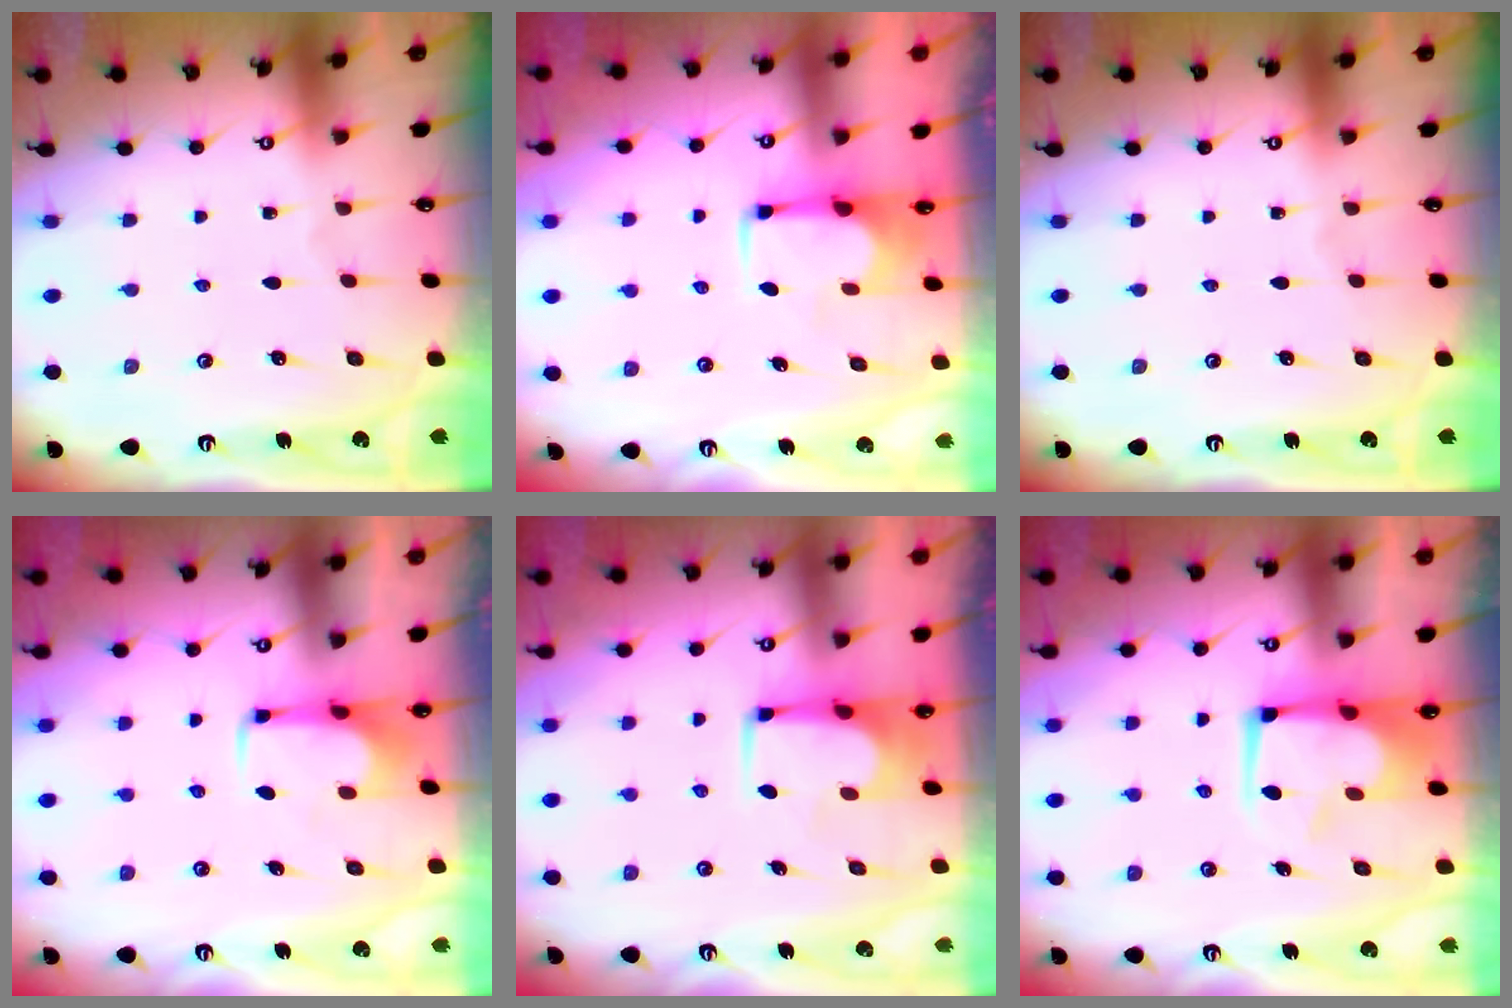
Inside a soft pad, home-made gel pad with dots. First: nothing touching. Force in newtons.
{"total": 1.6, "press": 1.5, "slide": 0.6}
{"total": 0.0}
{"total": 2.0, "press": 1.9, "slide": 0.3}
{"total": 1.6, "press": 1.5, "slide": 0.3}
{"total": 2.9, "press": 2.8, "slide": 0.8}